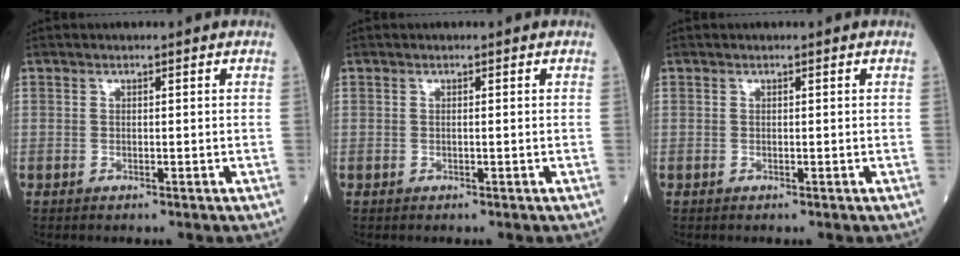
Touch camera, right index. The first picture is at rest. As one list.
[{"total": 0.0}, {"total": 0.0}]